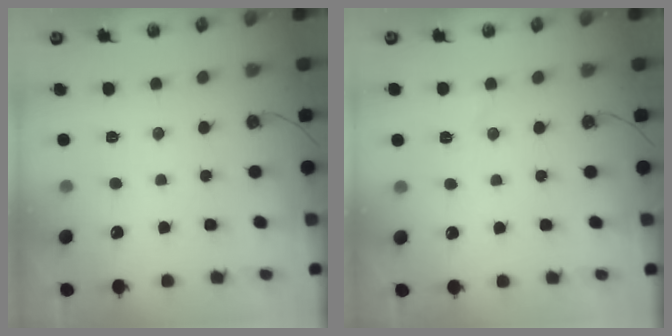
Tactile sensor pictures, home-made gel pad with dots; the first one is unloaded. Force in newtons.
{"total": 4.9, "press": 4.2, "slide": 2.5}